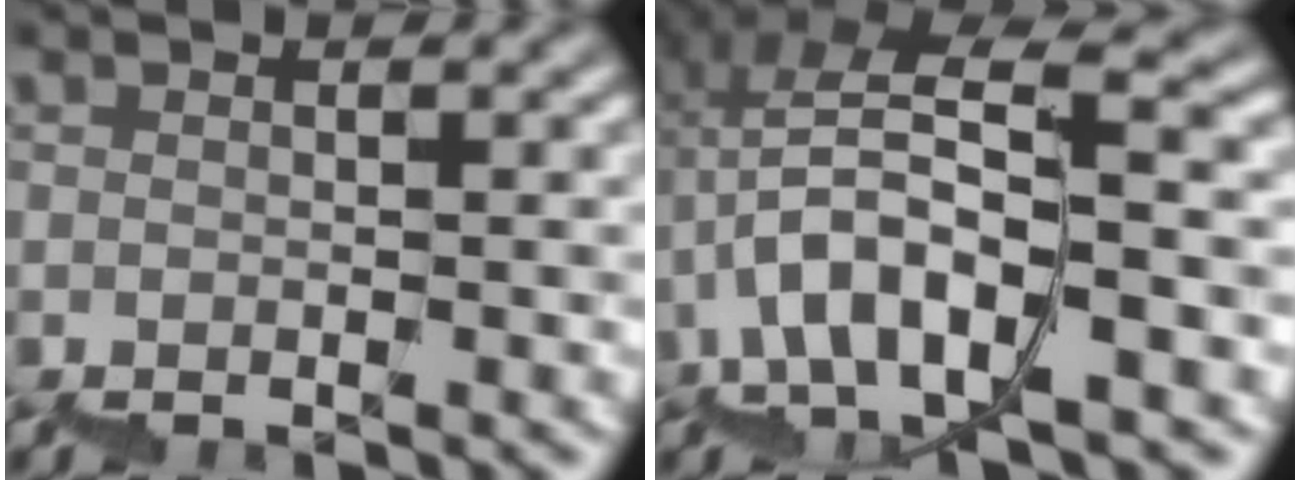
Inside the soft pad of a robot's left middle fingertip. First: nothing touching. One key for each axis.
{"total": 8.7, "fx": 0.1, "fy": 3.6, "fz": 7.9, "tx": -0.130, "ty": 0.024, "tz": 0.002}